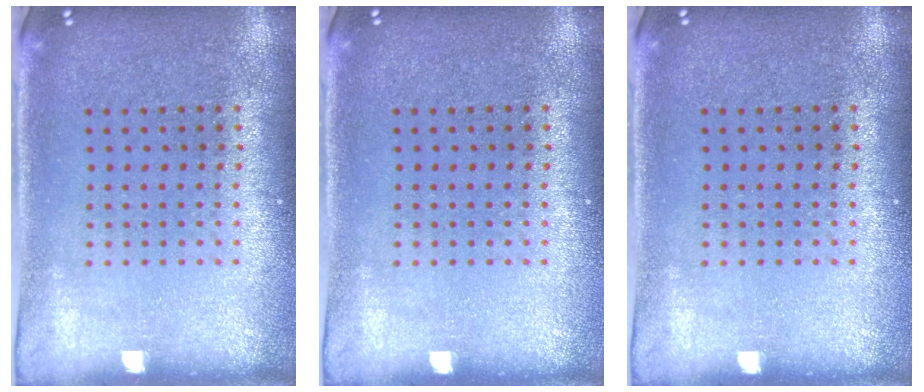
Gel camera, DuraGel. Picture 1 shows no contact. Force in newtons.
{"total": 0.0}
{"total": 0.0}